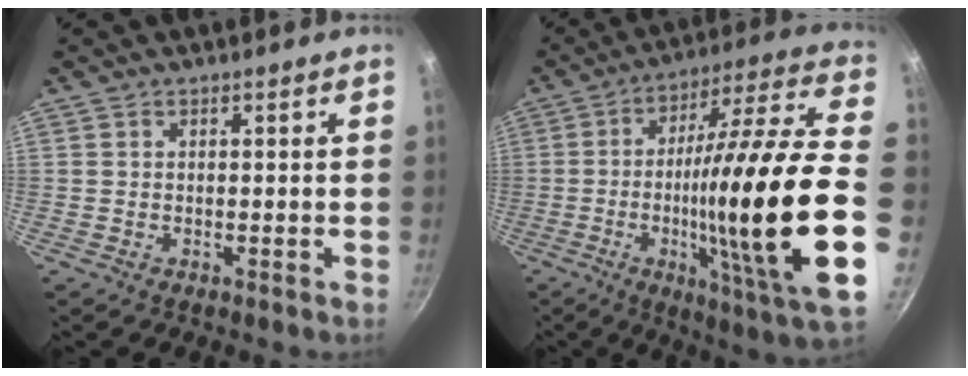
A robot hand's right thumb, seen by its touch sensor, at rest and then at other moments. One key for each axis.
{"total": 30.8, "fx": -5.4, "fy": 5.3, "fz": 29.9, "tx": -0.453, "ty": 0.020, "tz": -0.081}